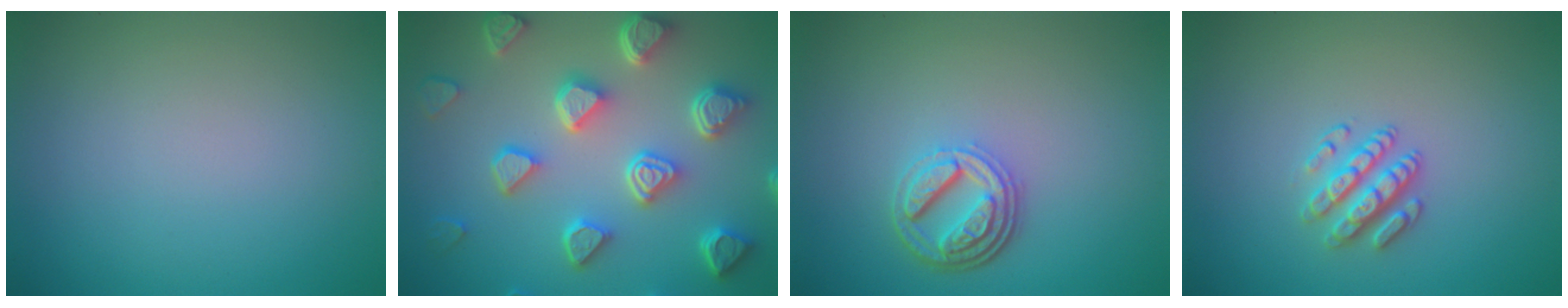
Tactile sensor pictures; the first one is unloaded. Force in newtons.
{"total": 7.4, "press": 5.9, "slide": 4.5}
{"total": 4.4, "press": 3.4, "slide": 2.8}
{"total": 2.7, "press": 2.5, "slide": 1.0}